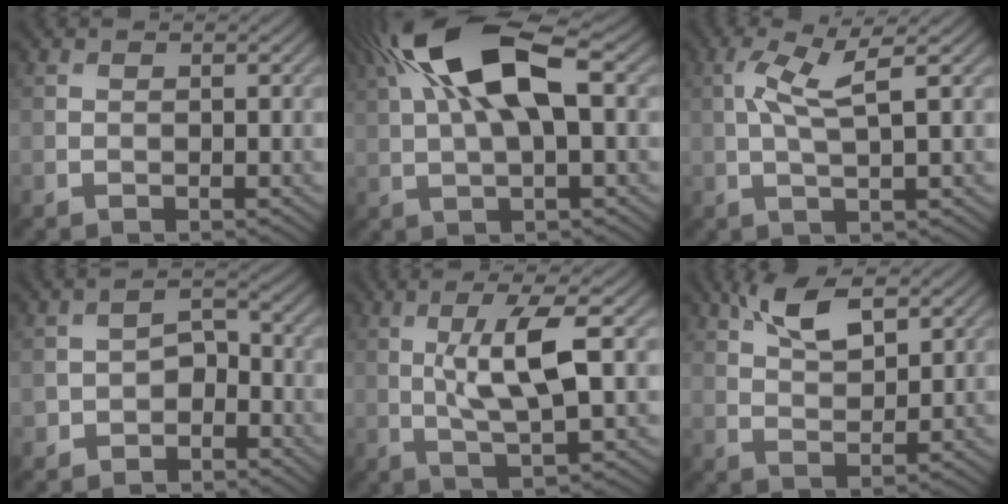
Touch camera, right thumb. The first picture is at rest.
{"total": 14.0, "force": [4.1, 5.5, 12.3], "torque": [-0.246, 0.020, 0.067]}
{"total": 5.2, "force": [1.3, 0.9, 5.0], "torque": [-0.107, 0.012, 0.025]}
{"total": 3.7, "force": [-1.9, 2.6, 1.8], "torque": [-0.021, 0.005, -0.037]}
{"total": 8.5, "force": [1.0, 1.8, 8.3], "torque": [-0.154, 0.007, 0.020]}
{"total": 6.4, "force": [3.7, 2.4, 4.6], "torque": [-0.101, 0.003, 0.075]}